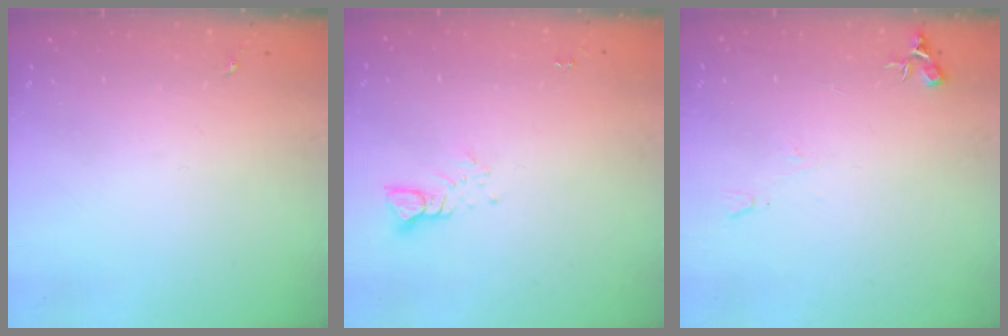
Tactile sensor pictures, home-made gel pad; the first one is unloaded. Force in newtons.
{"total": 3.9, "press": 3.8, "slide": 0.3}
{"total": 6.9, "press": 6.9, "slide": 0.7}